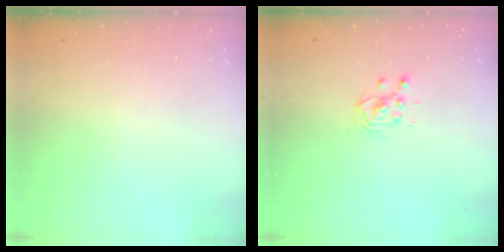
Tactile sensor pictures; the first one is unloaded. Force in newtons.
{"total": 3.3, "press": 3.3, "slide": 0.4}